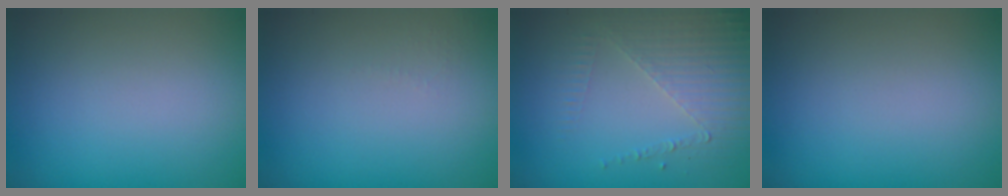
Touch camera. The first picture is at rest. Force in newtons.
{"total": 0.6, "press": 0.6, "slide": 0.3}
{"total": 5.3, "press": 3.1, "slide": 4.3}
{"total": 0.0}